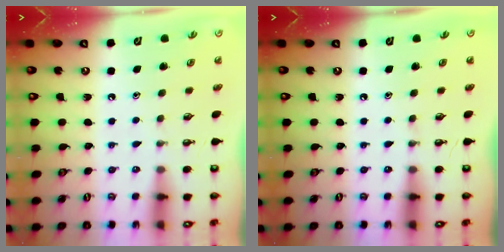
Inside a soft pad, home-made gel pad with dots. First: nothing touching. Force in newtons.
{"total": 0.0}